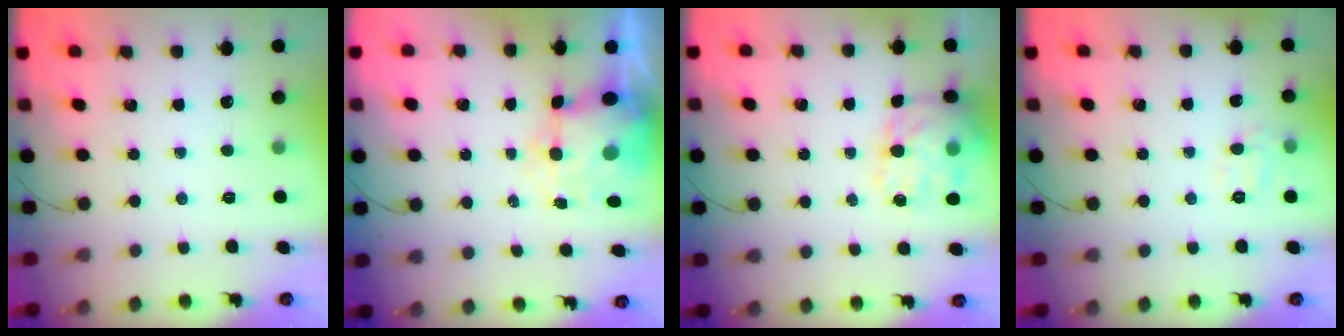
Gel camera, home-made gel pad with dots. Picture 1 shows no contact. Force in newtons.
{"total": 8.2, "press": 8.0, "slide": 1.9}
{"total": 14.1, "press": 13.7, "slide": 3.3}
{"total": 8.6, "press": 8.6, "slide": 1.2}